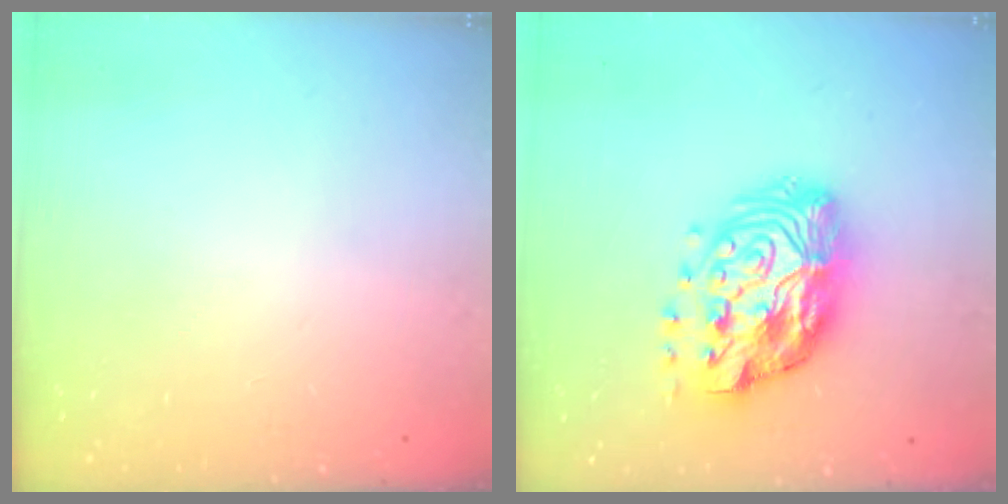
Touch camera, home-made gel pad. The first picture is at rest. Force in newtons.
{"total": 18.2, "press": 18.1, "slide": 1.3}